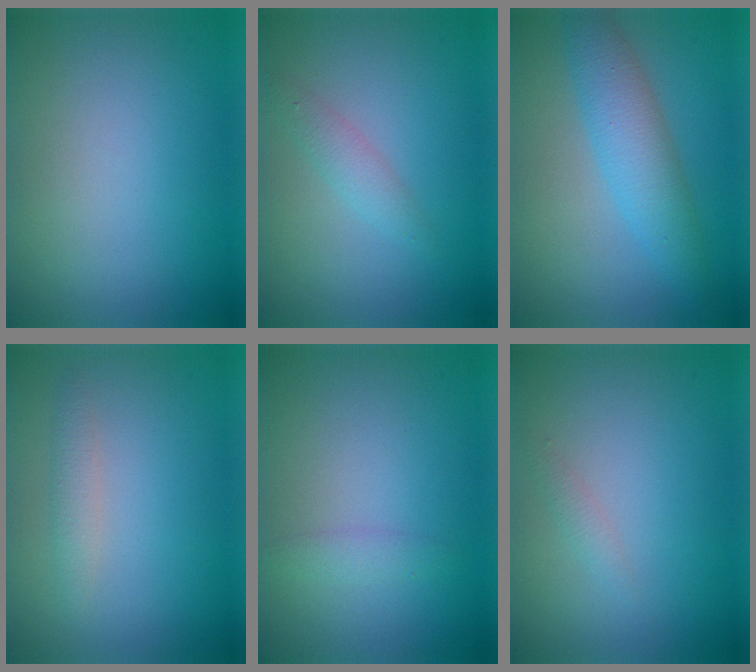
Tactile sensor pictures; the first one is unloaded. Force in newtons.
{"total": 1.6, "press": 1.6, "slide": 0.0}
{"total": 4.3, "press": 4.3, "slide": 0.1}
{"total": 1.4, "press": 1.4, "slide": 0.1}
{"total": 1.3, "press": 1.3, "slide": 0.0}
{"total": 0.8, "press": 0.8, "slide": 0.1}